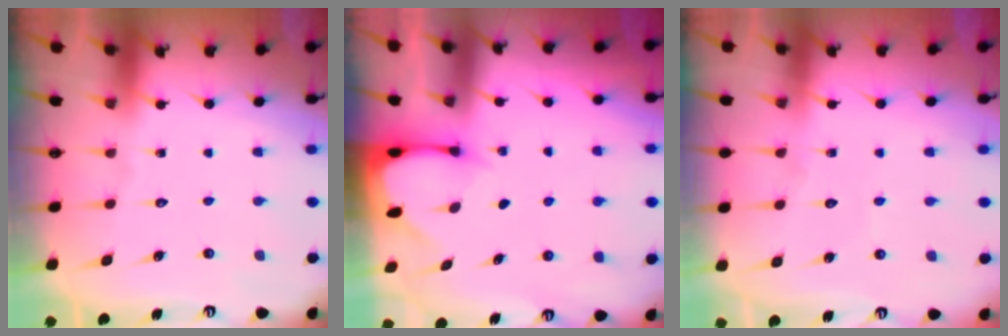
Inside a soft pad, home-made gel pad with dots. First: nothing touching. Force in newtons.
{"total": 2.5, "press": 2.5, "slide": 0.3}
{"total": 2.7, "press": 2.7, "slide": 0.2}